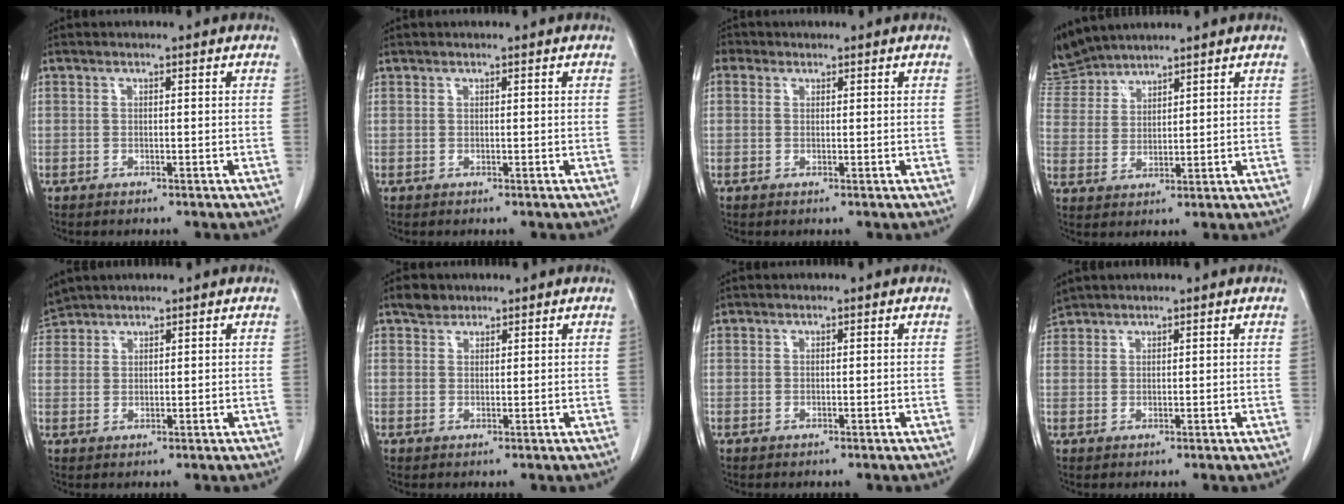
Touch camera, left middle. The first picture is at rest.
{"total": 0.0}
{"total": 1.9, "force": [0.9, 1.6, 0.5], "torque": [-0.008, 0.009, 0.012]}
{"total": 7.1, "force": [7.0, 0.9, 0.1], "torque": [-0.014, 0.011, 0.151]}
{"total": 3.7, "force": [3.6, 0.7, -0.1], "torque": [-0.008, 0.021, 0.075]}
{"total": 2.2, "force": [1.8, 1.2, 0.3], "torque": [-0.009, 0.005, 0.031]}
{"total": 0.7, "force": [0.6, 0.4, -0.1], "torque": [-0.002, 0.005, 0.011]}
{"total": 2.8, "force": [2.7, 0.6, -0.1], "torque": [-0.005, 0.019, 0.056]}